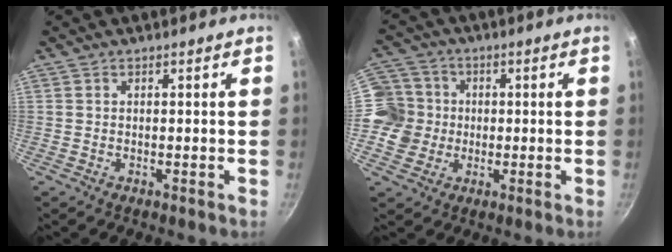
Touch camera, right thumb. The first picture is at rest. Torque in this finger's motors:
{"motor_torque": [0.03, 0.04, 0.18, 0.17, 0.18]}